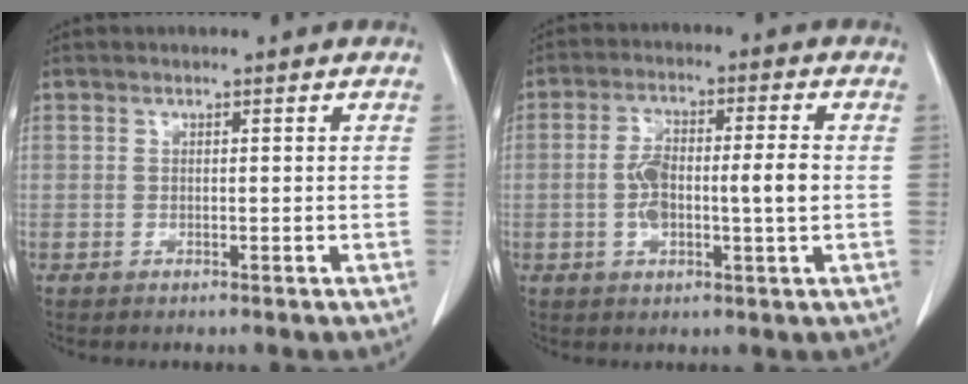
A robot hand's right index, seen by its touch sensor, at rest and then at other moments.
{"total": 8.3, "force": [-0.6, 1.8, 8.0], "torque": [-0.154, 0.014, -0.011]}